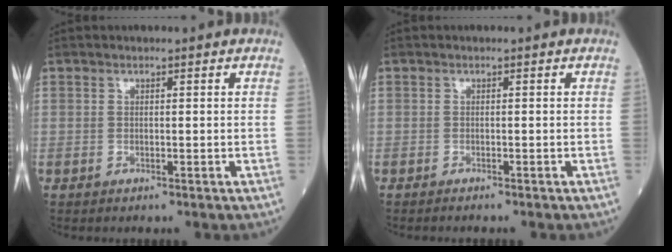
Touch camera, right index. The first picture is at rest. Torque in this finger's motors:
{"motor_torque": [-0.11, -0.25, 0.04, -0.01]}